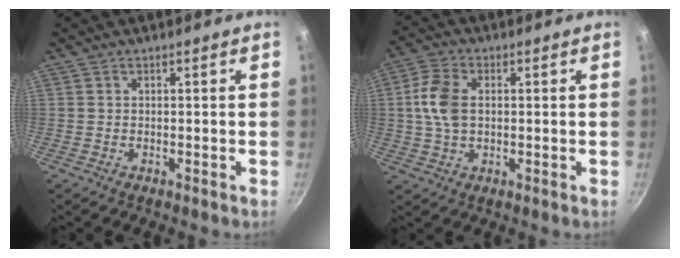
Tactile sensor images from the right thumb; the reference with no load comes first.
{"total": 8.0, "force": [0.7, 5.2, 6.1], "torque": [-0.114, 0.012, 0.008]}